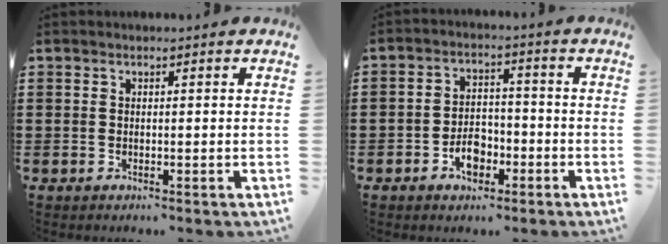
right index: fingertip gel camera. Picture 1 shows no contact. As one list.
[{"total": 4.7, "force": [-2.3, 3.0, 2.8], "torque": [-0.041, 0.004, -0.043]}]